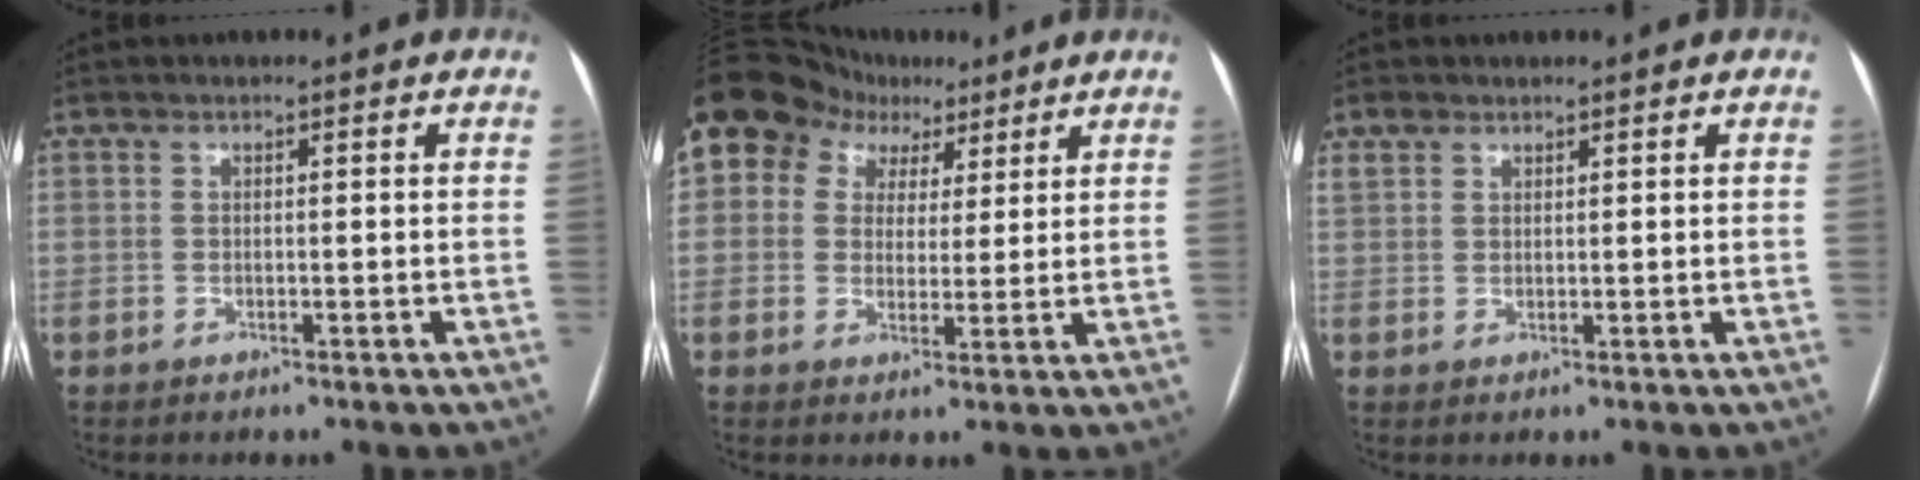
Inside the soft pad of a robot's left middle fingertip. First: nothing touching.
{"total": 13.9, "force": [7.5, 10.7, 4.8], "torque": [-0.135, 0.065, 0.138]}
{"total": 2.1, "force": [1.5, 1.3, 0.4], "torque": [-0.013, 0.013, 0.031]}